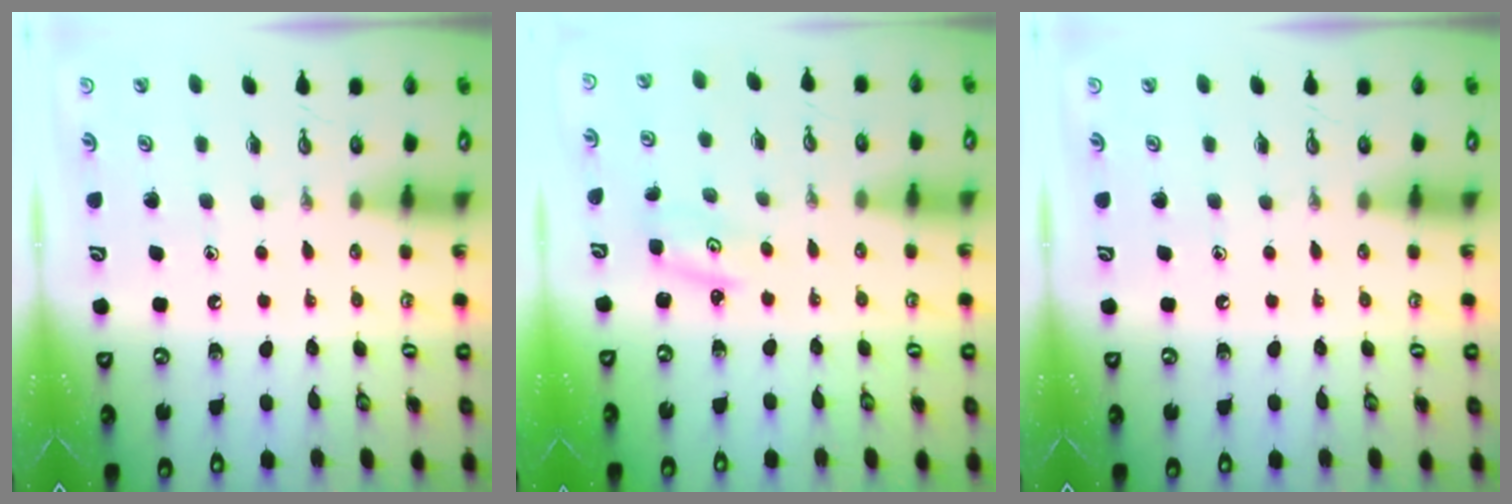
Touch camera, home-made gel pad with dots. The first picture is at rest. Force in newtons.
{"total": 2.0, "press": 2.0, "slide": 0.2}
{"total": 0.0}